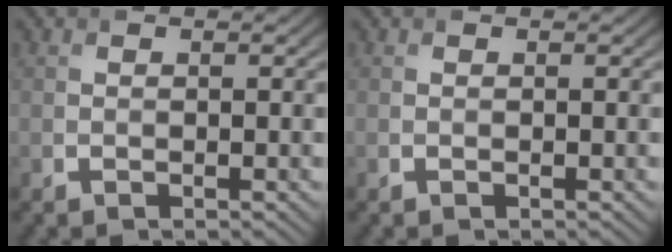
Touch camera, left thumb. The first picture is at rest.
{"total": 0.0}